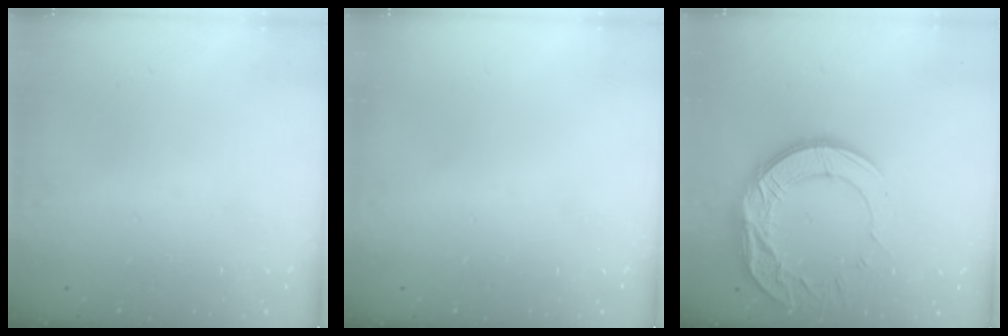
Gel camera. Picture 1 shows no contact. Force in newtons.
{"total": 0.0}
{"total": 15.6, "press": 15.5, "slide": 1.1}